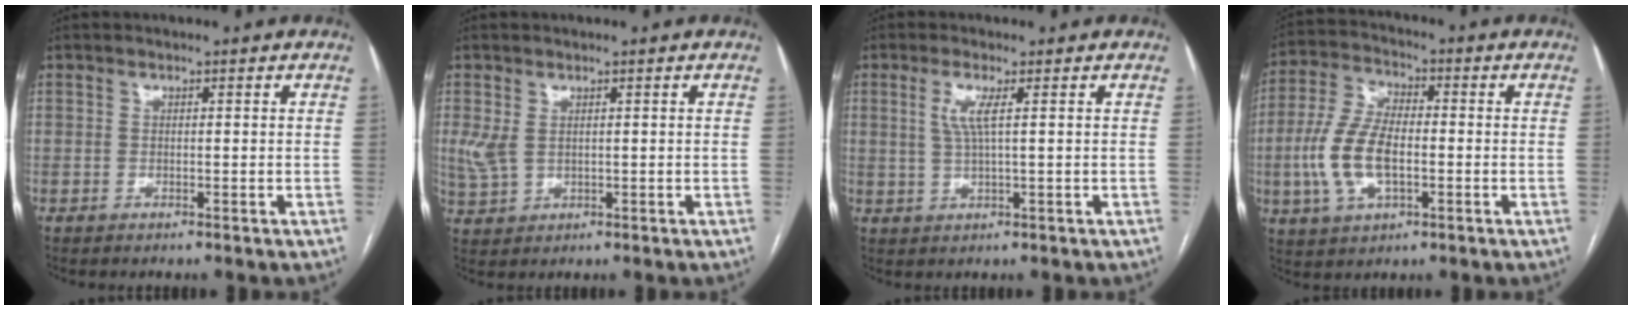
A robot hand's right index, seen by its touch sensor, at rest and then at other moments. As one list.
[{"total": 3.5, "force": [0.8, 2.2, 2.6], "torque": [-0.072, 0.007, 0.027]}, {"total": 3.4, "force": [1.0, 0.0, 3.3], "torque": [-0.074, 0.000, 0.022]}, {"total": 11.0, "force": [-2.1, 5.1, 9.5], "torque": [-0.220, 0.009, -0.038]}]